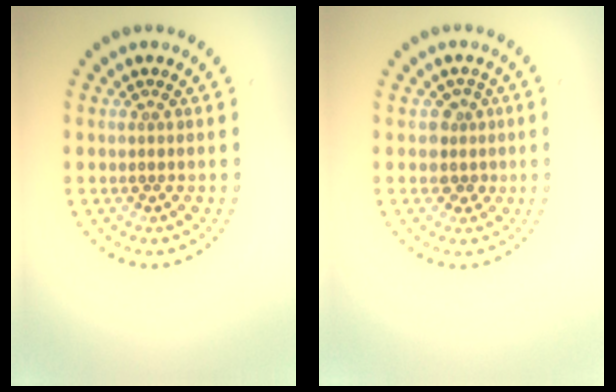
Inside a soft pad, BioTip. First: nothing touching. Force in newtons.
{"total": 1.9, "press": 1.6, "slide": 1.1}